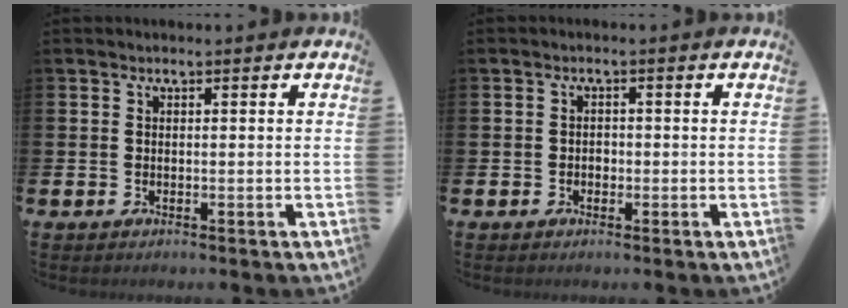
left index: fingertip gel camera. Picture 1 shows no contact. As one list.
[{"total": 1.1, "force": [-0.4, 1.0, 0.4], "torque": [-0.009, 0.004, -0.010]}]